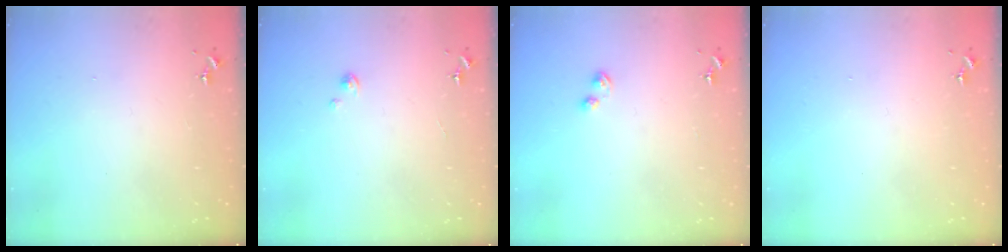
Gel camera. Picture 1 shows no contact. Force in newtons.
{"total": 1.0, "press": 1.0, "slide": 0.1}
{"total": 3.0, "press": 3.0, "slide": 0.5}
{"total": 0.0}